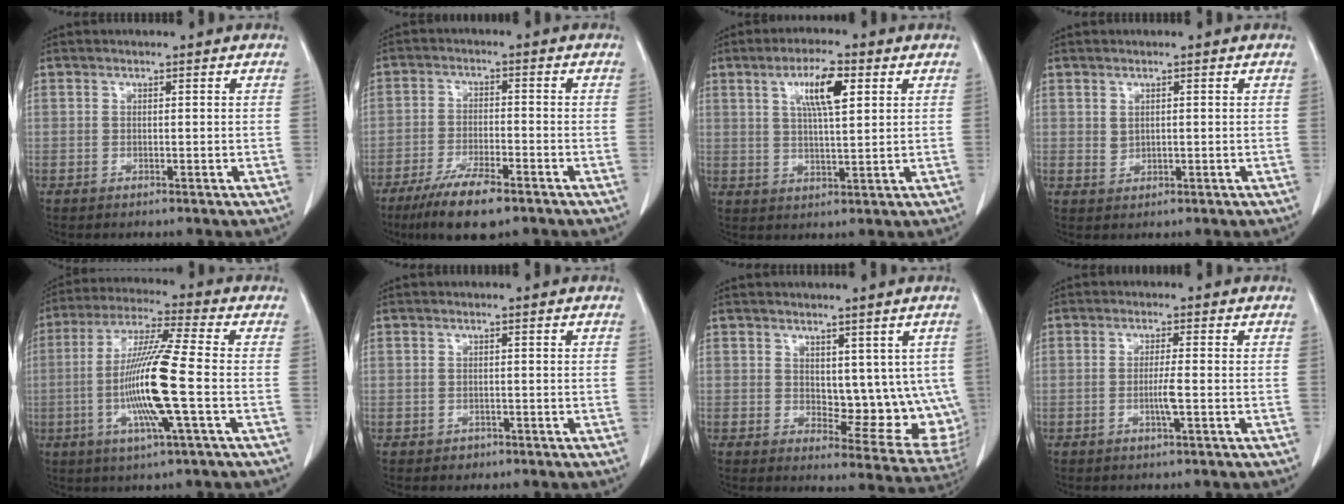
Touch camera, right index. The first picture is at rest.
{"total": 8.9, "force": [-6.2, 1.8, 6.1], "torque": [-0.111, -0.017, -0.105]}
{"total": 7.3, "force": [2.9, 1.3, 6.6], "torque": [-0.119, 0.004, 0.051]}
{"total": 1.3, "force": [0.5, 0.9, 0.8], "torque": [-0.015, -0.003, 0.014]}
{"total": 13.5, "force": [-2.6, -0.4, 13.3], "torque": [-0.266, -0.008, -0.058]}
{"total": 1.2, "force": [-0.6, 1.0, 0.1], "torque": [-0.001, 0.003, -0.007]}
{"total": 11.0, "force": [2.0, 5.7, 9.2], "torque": [-0.097, -0.011, 0.038]}
{"total": 2.7, "force": [-0.7, -0.2, 2.6], "torque": [-0.052, -0.004, -0.014]}